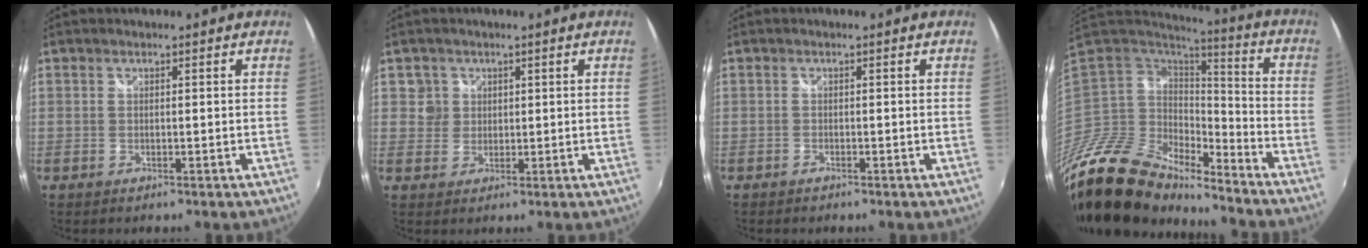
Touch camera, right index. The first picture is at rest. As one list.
[{"total": 3.0, "force": [0.8, 2.9, -0.1], "torque": [0.016, 0.016, 0.010]}, {"total": 0.8, "force": [-0.7, 0.4, 0.1], "torque": [-0.005, 0.000, -0.013]}, {"total": 18.3, "force": [-15.1, 7.3, 7.4], "torque": [-0.168, -0.014, -0.280]}]